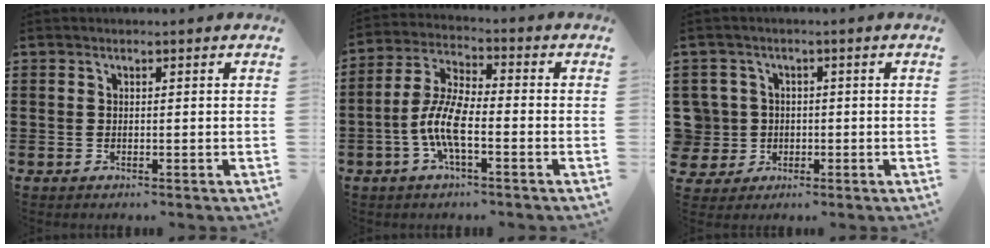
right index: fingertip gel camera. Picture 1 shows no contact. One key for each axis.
{"total": 7.9, "fx": -2.4, "fy": 2.4, "fz": 7.1, "tx": -0.177, "ty": -0.017, "tz": -0.054}
{"total": 4.6, "fx": -0.2, "fy": 4.6, "fz": 0.7, "tx": -0.051, "ty": 0.006, "tz": -0.008}